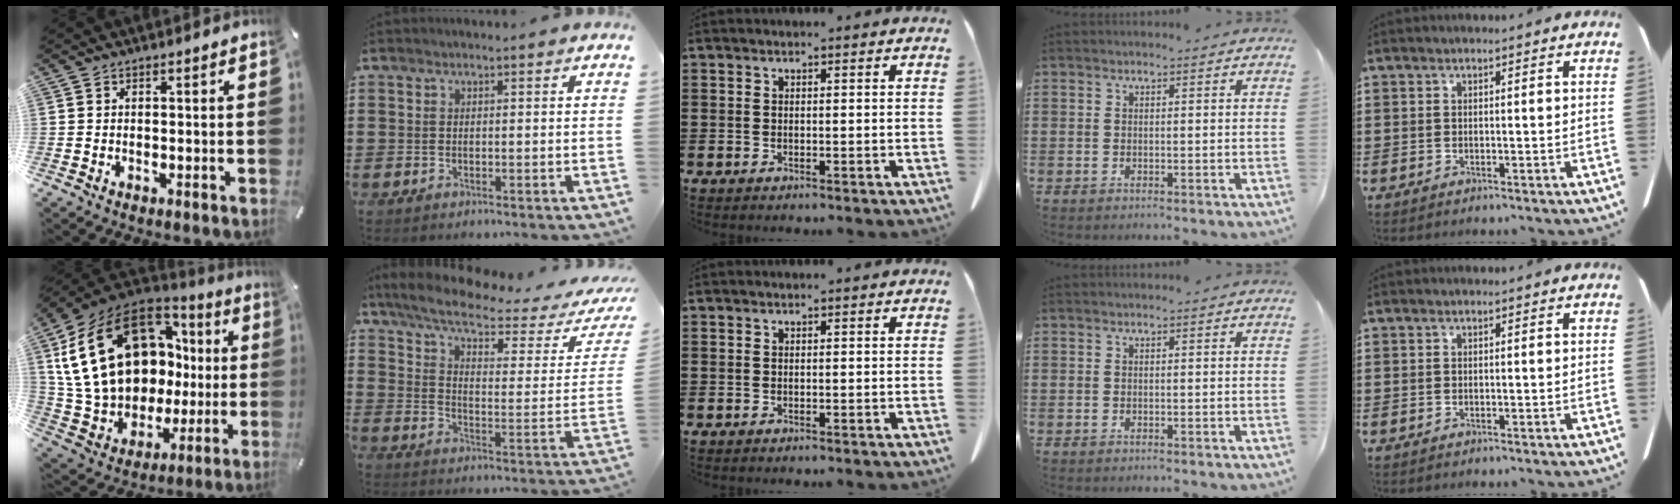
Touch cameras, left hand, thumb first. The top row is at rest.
{"thumb": {"total": 26.3, "force": [7.6, 18.6, 16.9], "torque": [-0.349, -0.037, 0.166]}, "index": {"total": 7.9, "force": [5.9, 1.2, 5.1], "torque": [-0.115, -0.037, 0.097]}}